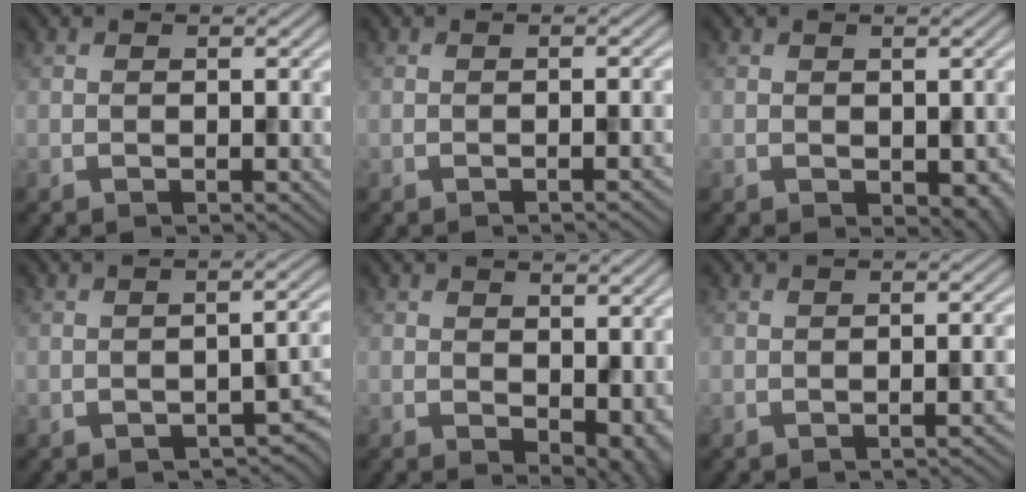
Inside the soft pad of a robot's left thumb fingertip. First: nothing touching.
{"total": 1.1, "force": [-0.6, 0.2, 0.9], "torque": [-0.008, 0.005, -0.013]}
{"total": 2.7, "force": [-0.5, 1.7, 2.1], "torque": [-0.032, -0.013, -0.001]}
{"total": 4.1, "force": [-2.4, 1.7, 2.9], "torque": [-0.037, -0.005, -0.028]}
{"total": 5.2, "force": [0.2, 3.4, 4.0], "torque": [-0.060, -0.022, 0.017]}
{"total": 1.7, "force": [-1.1, 0.4, 1.3], "torque": [-0.012, 0.007, -0.019]}